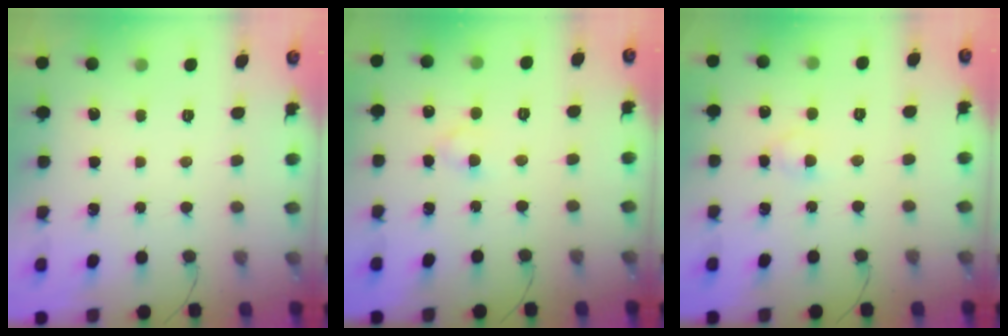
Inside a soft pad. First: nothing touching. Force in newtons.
{"total": 3.0, "press": 2.7, "slide": 1.2}
{"total": 2.9, "press": 2.7, "slide": 1.1}